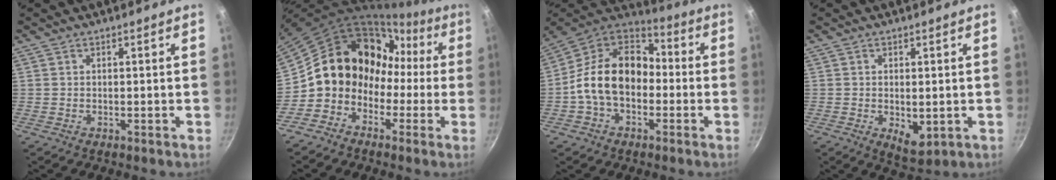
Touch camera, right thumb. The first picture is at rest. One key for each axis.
{"total": 14.8, "fx": -1.8, "fy": 12.8, "fz": 7.4, "tx": -0.078, "ty": 0.067, "tz": -0.046}
{"total": 16.9, "fx": -2.2, "fy": 11.9, "fz": 11.7, "tx": -0.173, "ty": 0.051, "tz": -0.057}
{"total": 5.4, "fx": -0.7, "fy": 3.0, "fz": 4.4, "tx": -0.059, "ty": -0.011, "tz": 0.001}